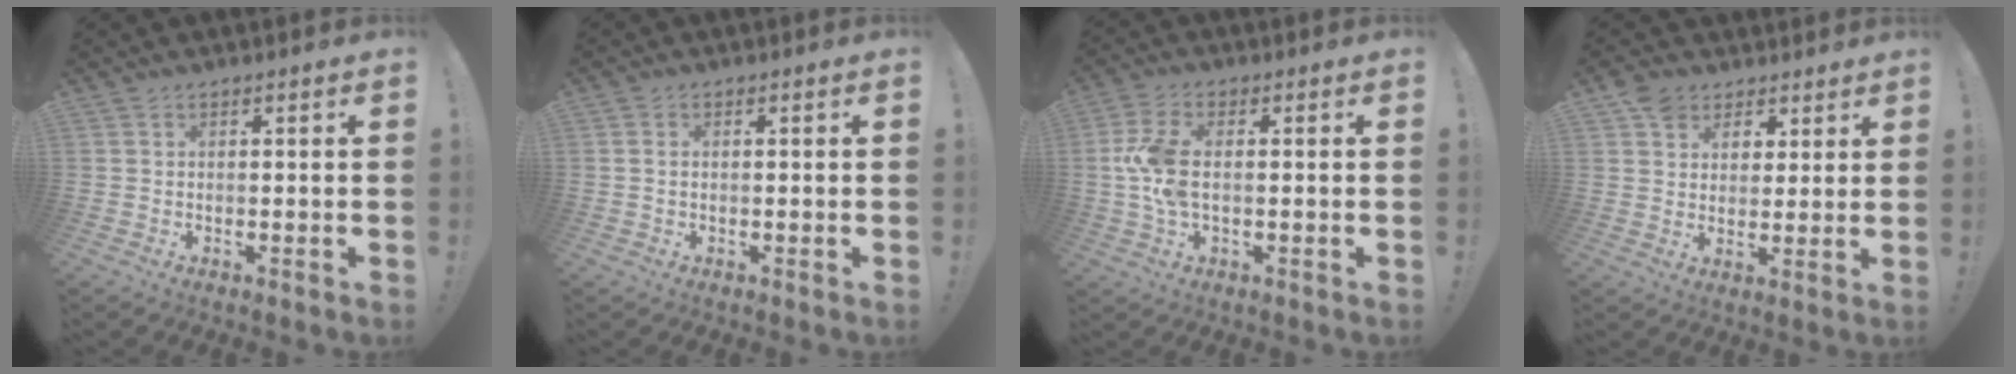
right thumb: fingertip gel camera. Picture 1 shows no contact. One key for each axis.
{"total": 0.9, "fx": 0.0, "fy": 0.6, "fz": 0.7, "tx": -0.016, "ty": 0.004, "tz": -0.001}
{"total": 9.6, "fx": -0.2, "fy": 4.9, "fz": 8.2, "tx": -0.171, "ty": -0.006, "tz": -0.003}
{"total": 8.2, "fx": 4.9, "fy": 6.5, "fz": 1.5, "tx": -0.017, "ty": -0.030, "tz": 0.098}